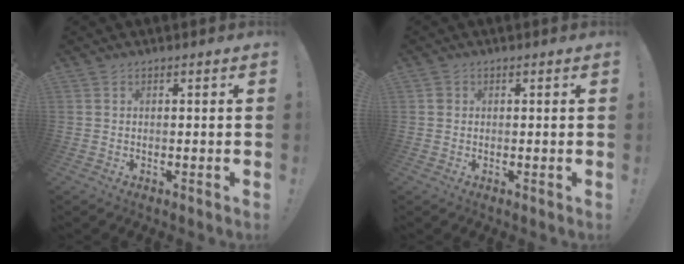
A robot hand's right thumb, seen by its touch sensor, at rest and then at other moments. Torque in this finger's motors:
{"motor_torque": [0.03, 0.18, 0.07, -0.17, -0.03]}